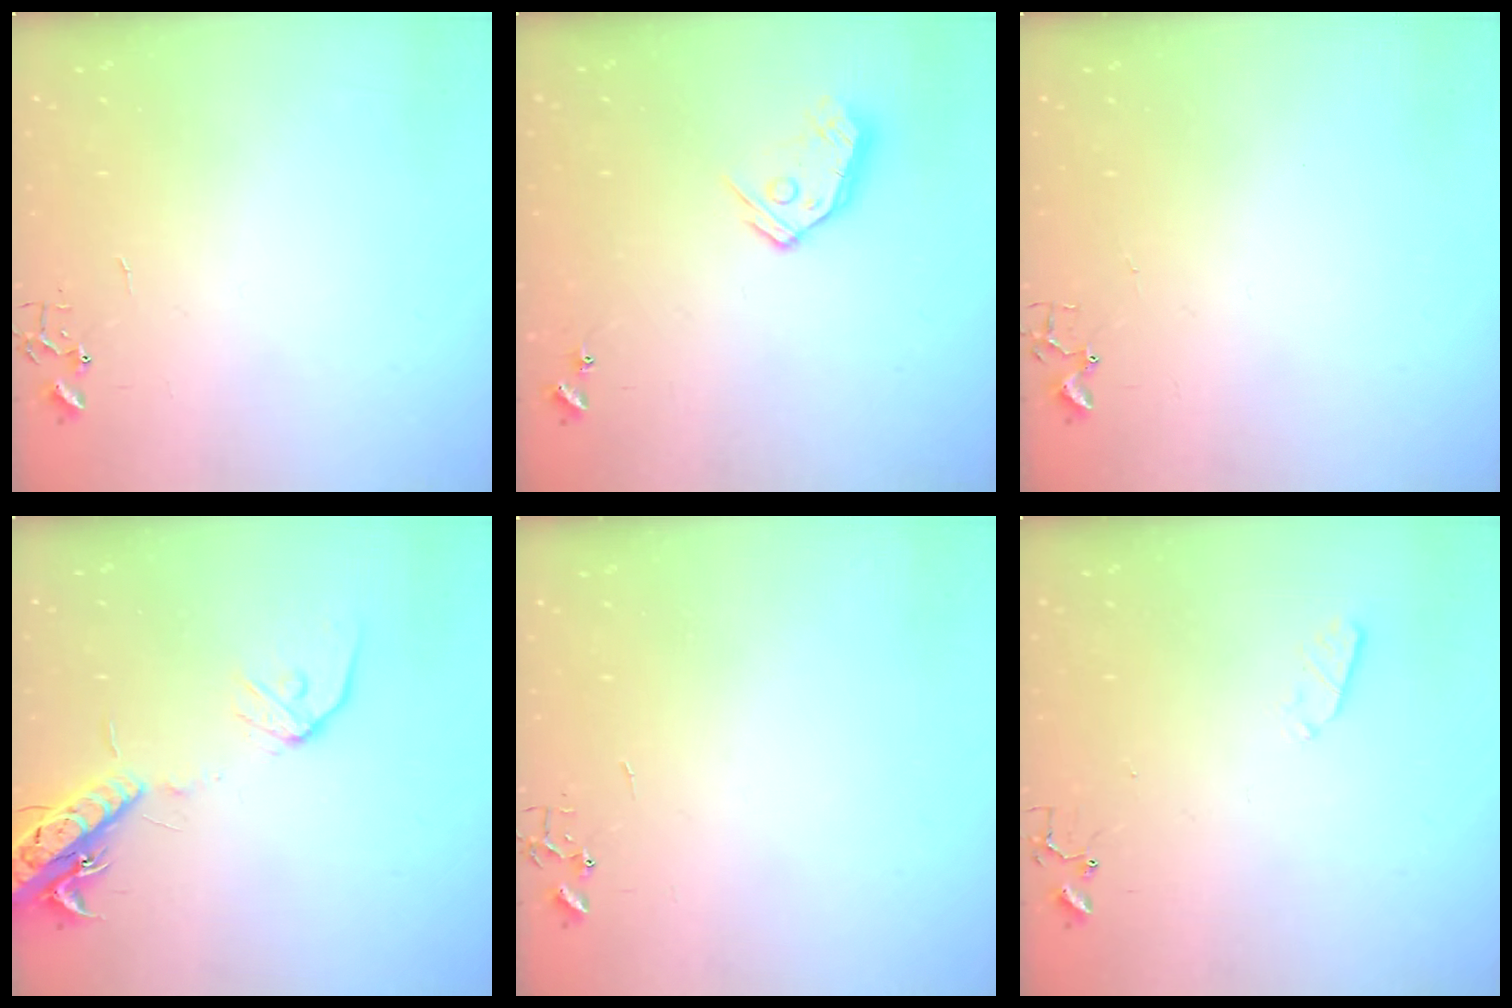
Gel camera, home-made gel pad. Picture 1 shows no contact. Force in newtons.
{"total": 9.9, "press": 9.9, "slide": 0.8}
{"total": 1.9, "press": 1.9, "slide": 0.2}
{"total": 15.1, "press": 14.7, "slide": 3.3}
{"total": 0.0}
{"total": 3.2, "press": 3.1, "slide": 0.5}